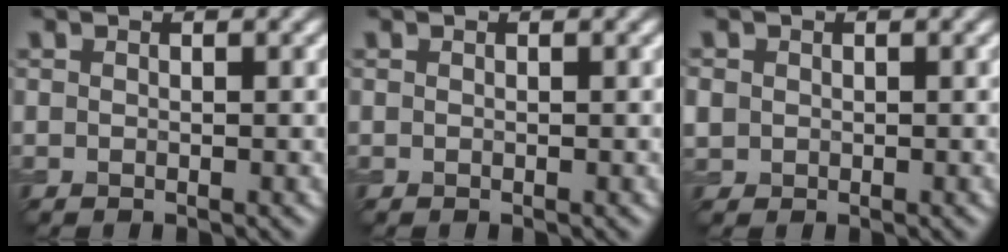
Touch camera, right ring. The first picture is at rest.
{"total": 0.0}
{"total": 1.2, "force": [0.1, 1.2, 0.3], "torque": [-0.004, -0.001, 0.000]}